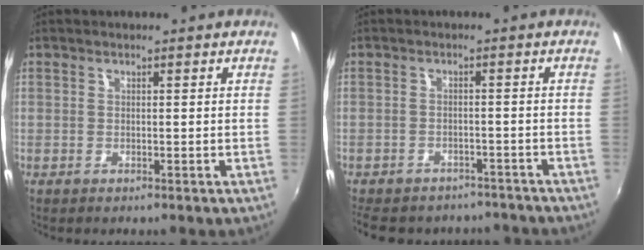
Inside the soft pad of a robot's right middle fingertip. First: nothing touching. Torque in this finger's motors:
{"motor_torque": [1.04, -1.10, 0.32, 0.14]}